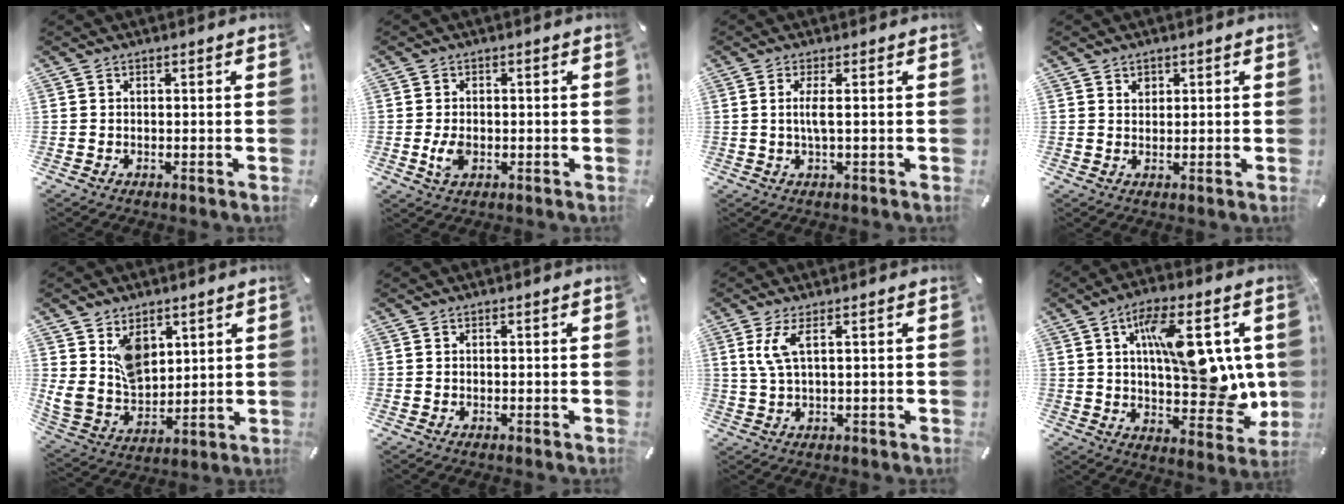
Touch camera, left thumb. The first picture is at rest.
{"total": 3.7, "force": [-0.7, 2.5, 2.6], "torque": [-0.066, -0.003, -0.015]}
{"total": 3.5, "force": [0.2, 0.4, 3.5], "torque": [-0.066, -0.004, 0.002]}
{"total": 1.4, "force": [0.8, 1.1, 0.1], "torque": [0.005, -0.002, 0.014]}
{"total": 10.9, "force": [5.4, 8.4, 4.3], "torque": [-0.093, -0.033, 0.111]}
{"total": 0.0}
{"total": 5.1, "force": [1.6, 1.1, 4.7], "torque": [-0.101, -0.003, 0.026]}
{"total": 18.9, "force": [4.7, 8.2, 16.4], "torque": [-0.230, -0.015, 0.077]}